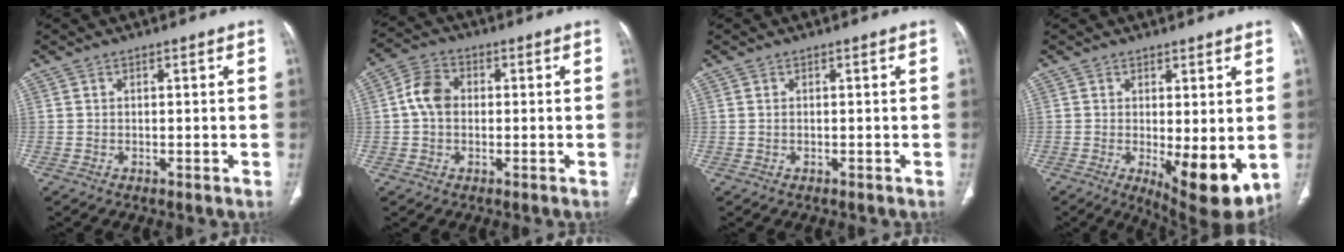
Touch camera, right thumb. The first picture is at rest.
{"total": 6.2, "force": [0.2, 4.7, 4.0], "torque": [-0.070, 0.016, -0.005]}
{"total": 0.0}
{"total": 10.2, "force": [-1.5, 3.5, 9.4], "torque": [-0.127, -0.027, -0.010]}